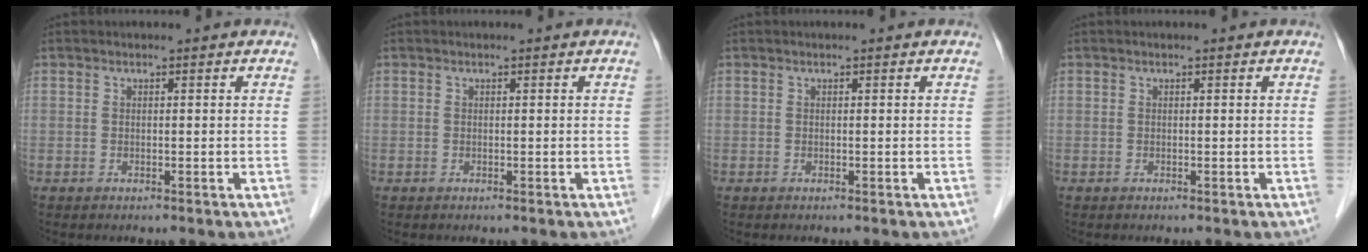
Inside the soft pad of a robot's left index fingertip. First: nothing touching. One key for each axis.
{"total": 0.0}
{"total": 0.0}
{"total": 0.0}